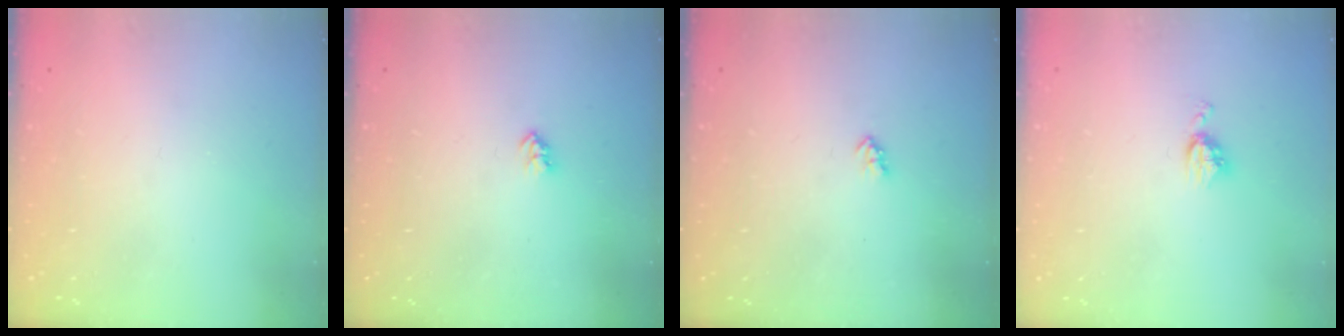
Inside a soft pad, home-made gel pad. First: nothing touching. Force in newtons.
{"total": 2.6, "press": 2.6, "slide": 0.4}
{"total": 2.0, "press": 2.0, "slide": 0.3}
{"total": 4.6, "press": 4.6, "slide": 0.4}